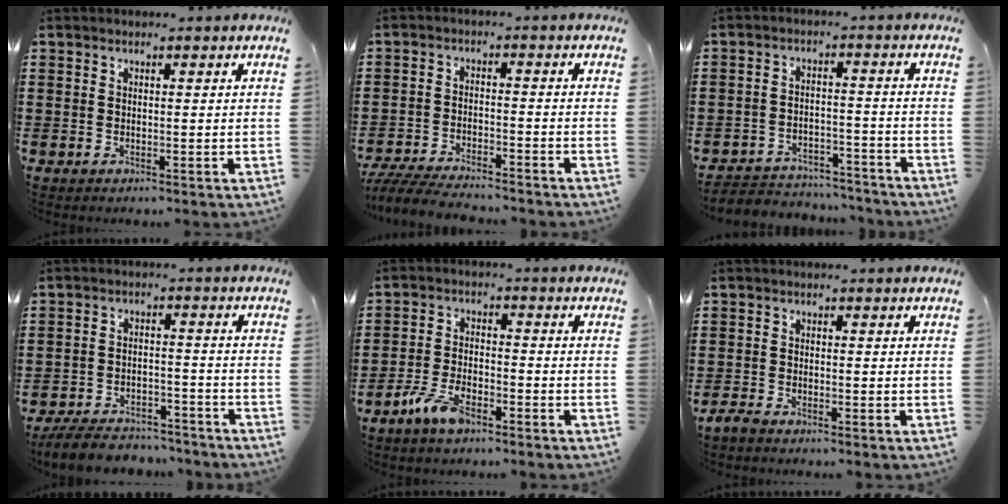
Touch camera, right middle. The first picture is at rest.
{"total": 5.7, "force": [-5.5, 0.7, 1.5], "torque": [-0.040, -0.002, -0.111]}
{"total": 4.4, "force": [-4.3, 1.0, 0.2], "torque": [-0.007, 0.010, -0.091]}
{"total": 6.3, "force": [-6.0, 1.2, 1.3], "torque": [-0.029, 0.012, -0.121]}
{"total": 5.3, "force": [-3.8, 2.0, 3.1], "torque": [-0.070, 0.006, -0.074]}
{"total": 1.8, "force": [-1.6, 0.5, 0.6], "torque": [-0.021, 0.002, -0.036]}